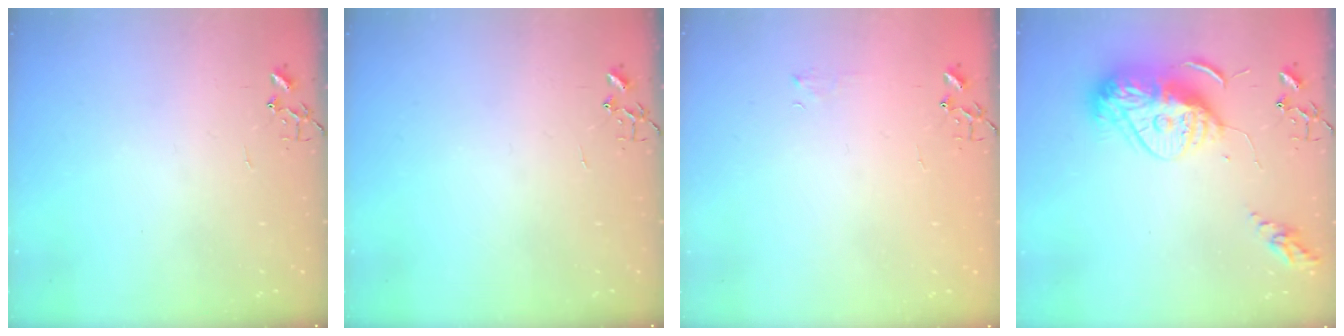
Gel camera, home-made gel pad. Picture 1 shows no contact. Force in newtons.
{"total": 0.0}
{"total": 3.8, "press": 3.8, "slide": 0.5}
{"total": 14.7, "press": 14.6, "slide": 1.3}